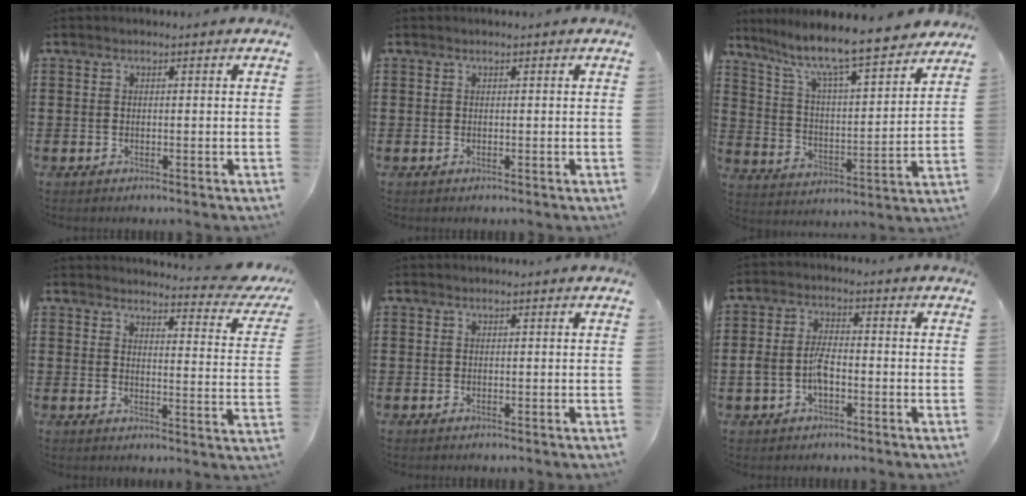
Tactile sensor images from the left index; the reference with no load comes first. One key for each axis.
{"total": 0.0}
{"total": 8.8, "fx": 7.6, "fy": 0.4, "fz": 4.4, "tx": -0.117, "ty": -0.055, "tz": 0.125}
{"total": 4.0, "fx": 3.7, "fy": 0.2, "fz": 1.6, "tx": -0.032, "ty": -0.027, "tz": 0.058}
{"total": 0.0}
{"total": 5.0, "fx": -1.4, "fy": 2.7, "fz": 3.9, "tx": -0.097, "ty": 0.000, "tz": -0.032}